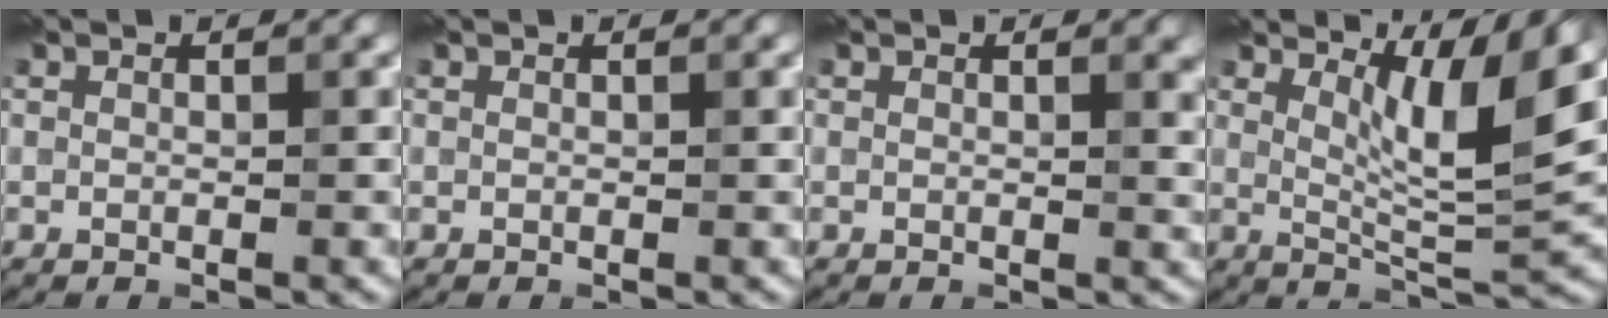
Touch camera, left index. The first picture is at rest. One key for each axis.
{"total": 0.5, "fx": 0.3, "fy": 0.1, "fz": 0.4, "tx": -0.004, "ty": 0.000, "tz": 0.005}
{"total": 2.2, "fx": 1.0, "fy": 0.9, "fz": 1.8, "tx": -0.018, "ty": -0.001, "tz": 0.015}
{"total": 7.0, "fx": 3.2, "fy": 1.6, "fz": 6.1, "tx": -0.095, "ty": -0.011, "tz": 0.056}